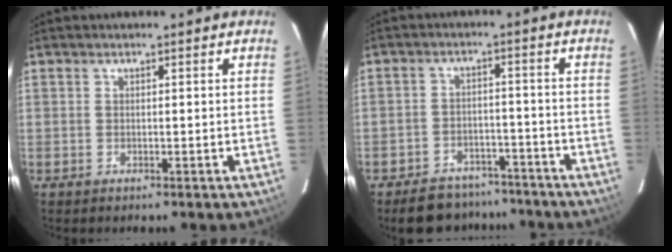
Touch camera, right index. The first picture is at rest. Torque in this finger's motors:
{"motor_torque": [0.75, -0.70, 0.16, 0.01]}